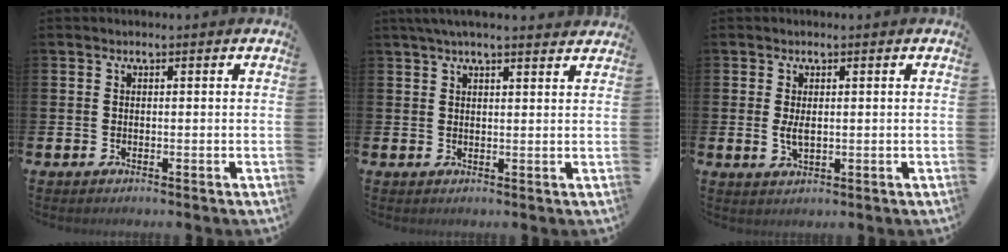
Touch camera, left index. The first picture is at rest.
{"total": 3.3, "force": [3.0, 0.2, 1.4], "torque": [-0.033, -0.004, 0.054]}
{"total": 2.4, "force": [0.2, 1.1, 2.2], "torque": [-0.027, -0.004, 0.000]}